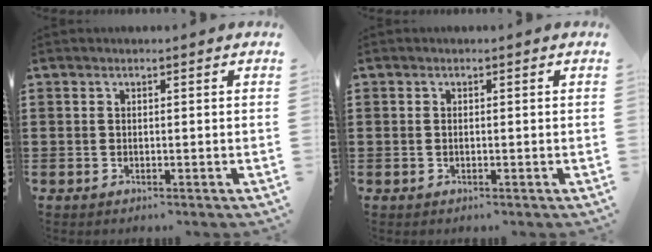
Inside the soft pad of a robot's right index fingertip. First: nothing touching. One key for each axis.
{"total": 0.7, "fx": 0.0, "fy": 0.3, "fz": 0.6, "tx": -0.013, "ty": 0.001, "tz": -0.001}